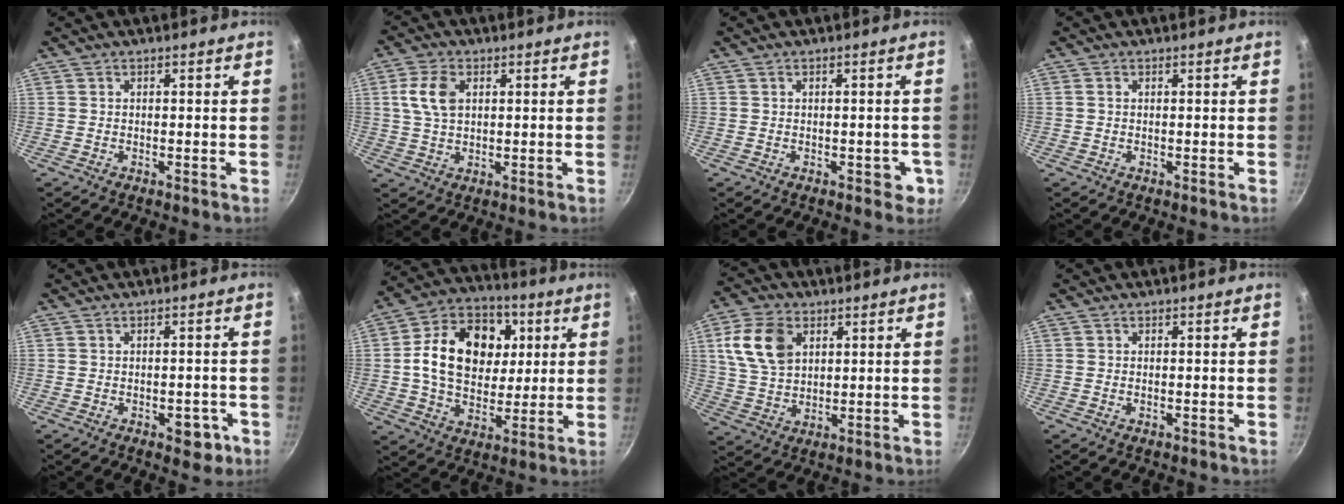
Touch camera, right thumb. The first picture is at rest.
{"total": 6.8, "force": [1.8, 4.3, 5.0], "torque": [-0.093, 0.003, 0.031]}
{"total": 3.2, "force": [-0.9, 2.2, 2.2], "torque": [-0.002, 0.010, -0.008]}
{"total": 0.6, "force": [0.1, 0.4, 0.4], "torque": [-0.008, 0.002, 0.001]}
{"total": 4.5, "force": [-1.8, 2.7, 3.1], "torque": [-0.016, 0.015, -0.014]}
{"total": 19.7, "force": [3.7, 14.7, 12.6], "torque": [-0.180, 0.010, 0.054]}
{"total": 11.7, "force": [3.9, 7.9, 7.7], "torque": [-0.130, -0.007, 0.078]}
{"total": 0.6, "force": [-0.2, 0.3, 0.5], "torque": [-0.008, 0.001, -0.002]}